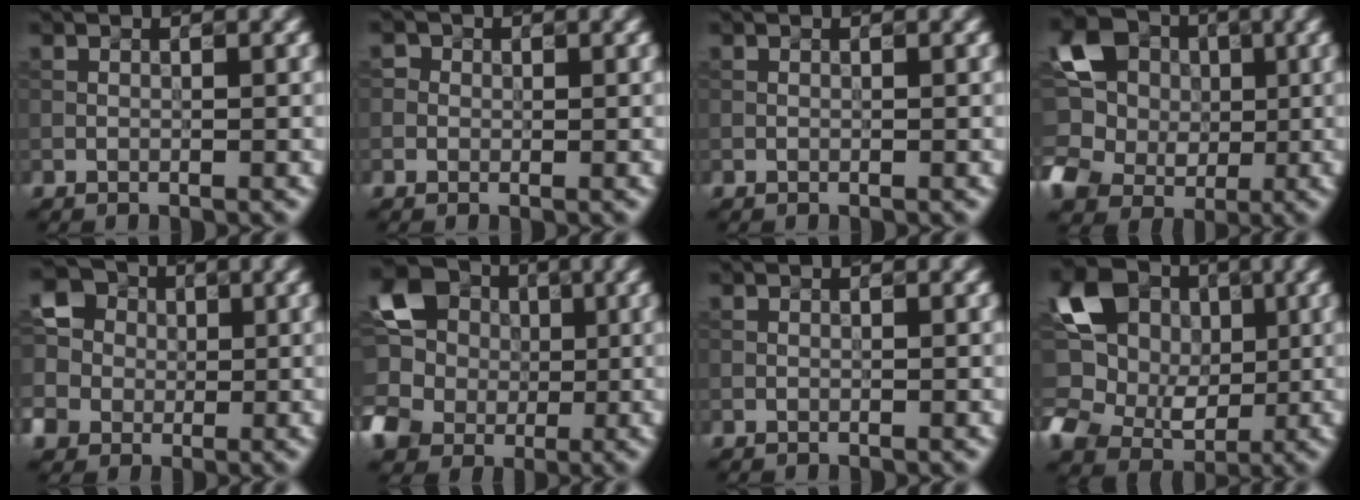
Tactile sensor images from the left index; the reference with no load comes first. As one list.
[{"total": 0.6, "force": [0.2, 0.6, -0.2], "torque": [0.004, 0.002, 0.001]}, {"total": 0.0}, {"total": 8.4, "force": [1.6, 7.3, 4.0], "torque": [-0.094, 0.011, 0.020]}, {"total": 5.8, "force": [-0.5, 5.6, 1.3], "torque": [-0.054, 0.021, -0.021]}, {"total": 10.0, "force": [1.1, 9.1, 4.0], "torque": [-0.111, 0.012, -0.004]}, {"total": 0.0}, {"total": 11.2, "force": [2.3, 9.2, 6.0], "torque": [-0.129, 0.015, 0.031]}]